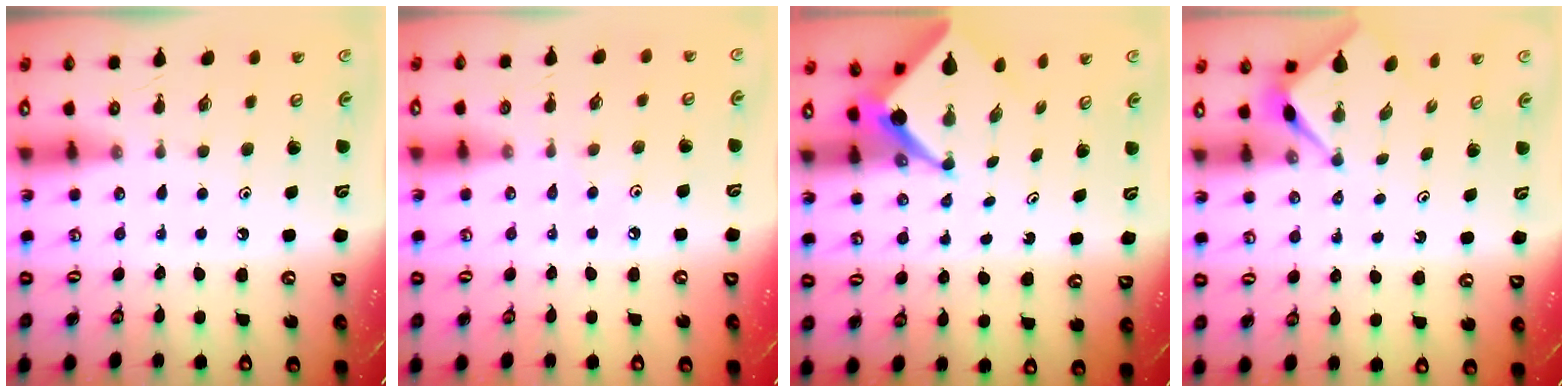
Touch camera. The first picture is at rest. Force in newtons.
{"total": 3.3, "press": 3.3, "slide": 0.5}
{"total": 4.8, "press": 4.8, "slide": 0.3}
{"total": 2.9, "press": 2.9, "slide": 0.2}